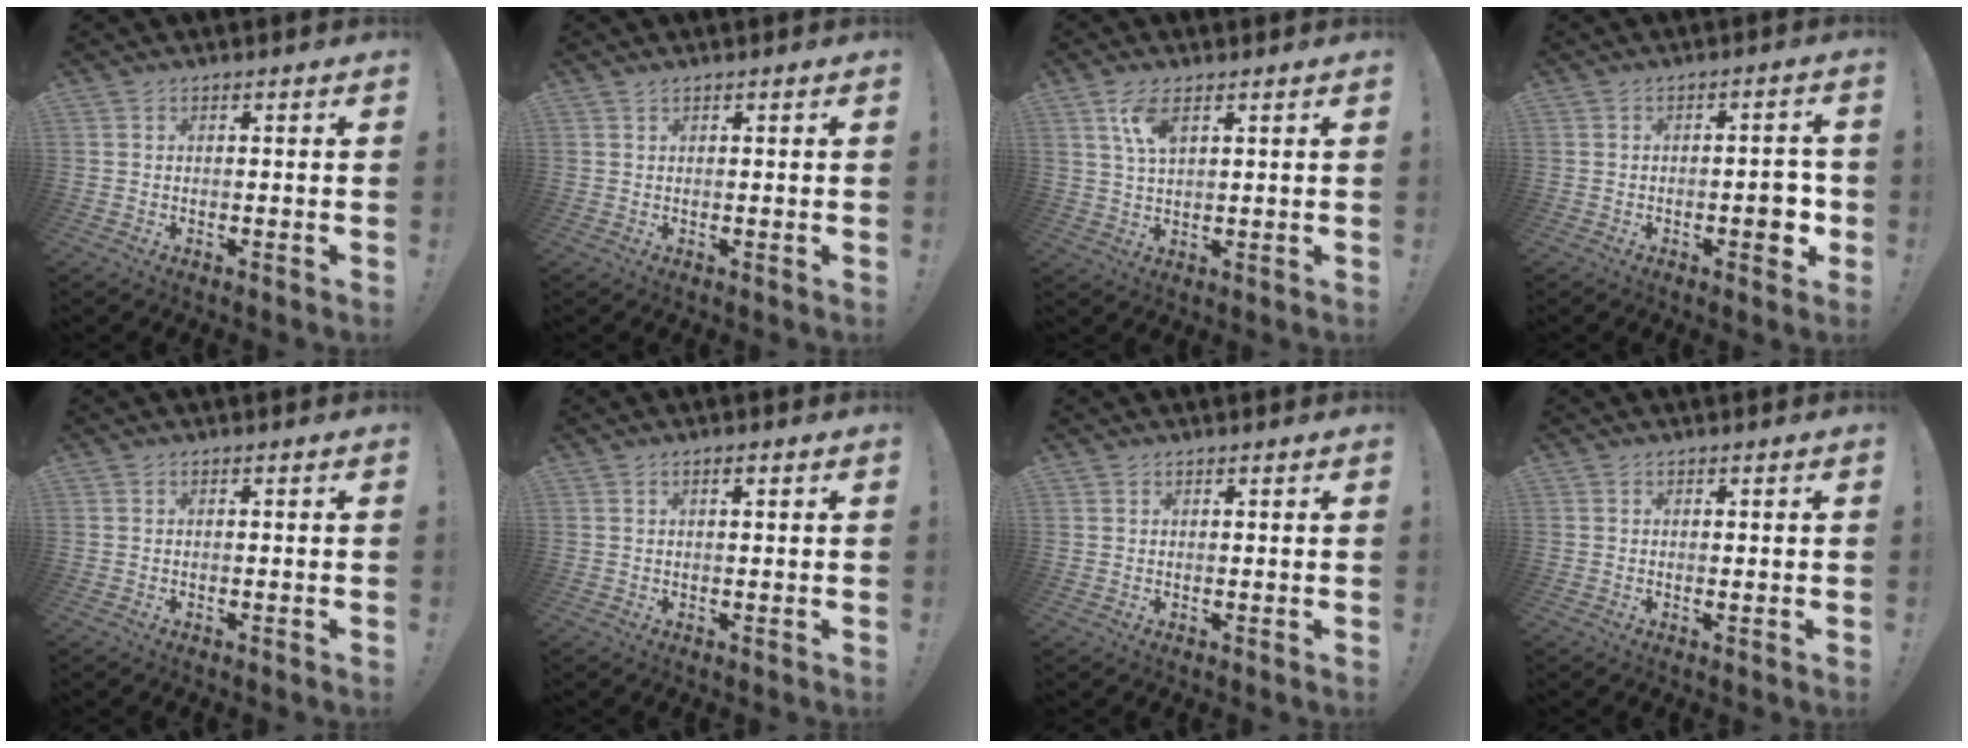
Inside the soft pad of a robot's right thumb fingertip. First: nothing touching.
{"total": 0.6, "force": [0.5, 0.1, 0.4], "torque": [-0.004, 0.000, 0.008]}
{"total": 6.3, "force": [3.0, 2.8, 4.8], "torque": [-0.084, -0.004, 0.053]}
{"total": 7.5, "force": [-2.0, 3.2, 6.5], "torque": [-0.068, 0.006, -0.030]}
{"total": 0.0}
{"total": 1.2, "force": [0.6, 0.4, 1.0], "torque": [-0.020, 0.002, 0.010]}
{"total": 1.3, "force": [0.8, 1.0, 0.0], "torque": [0.015, -0.008, 0.011]}
{"total": 0.6, "force": [0.3, 0.1, 0.5], "torque": [-0.004, -0.003, 0.005]}